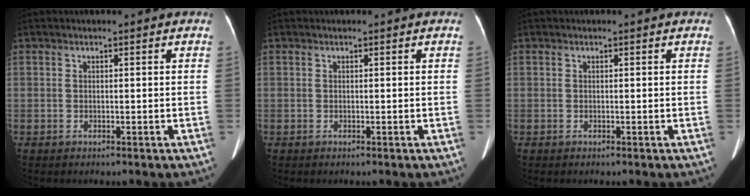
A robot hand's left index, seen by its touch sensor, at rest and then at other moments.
{"total": 0.0}
{"total": 0.0}